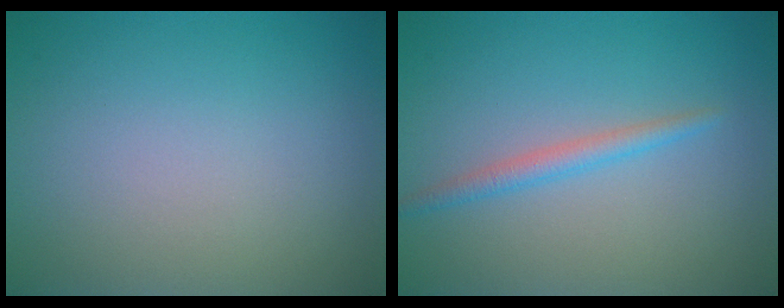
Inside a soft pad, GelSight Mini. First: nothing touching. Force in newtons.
{"total": 1.7, "press": 1.7, "slide": 0.1}